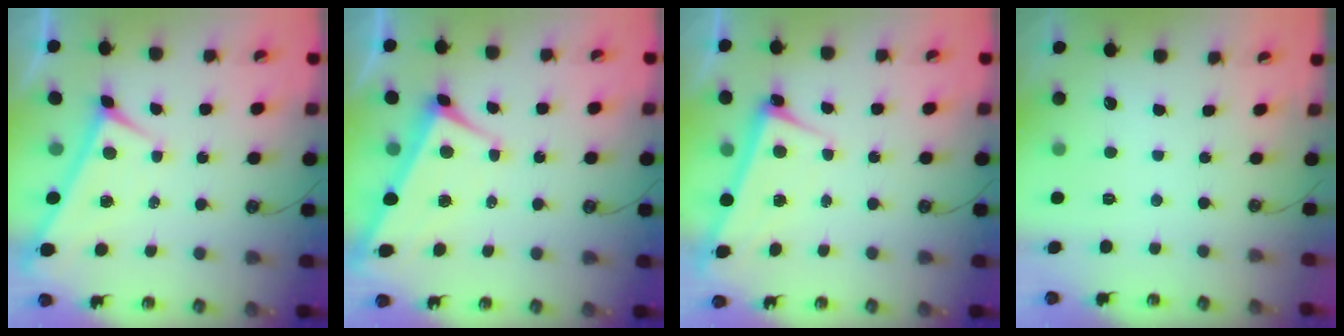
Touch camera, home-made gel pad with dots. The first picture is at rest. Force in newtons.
{"total": 2.8, "press": 2.6, "slide": 0.9}
{"total": 2.6, "press": 2.5, "slide": 0.7}
{"total": 0.0}